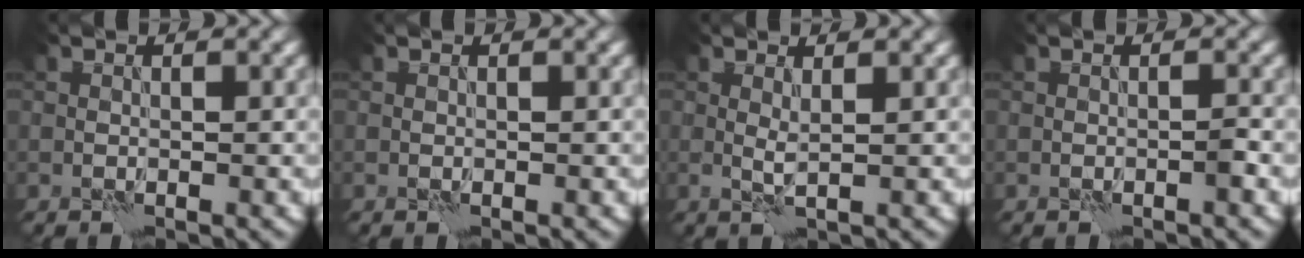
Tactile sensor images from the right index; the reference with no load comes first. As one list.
[{"total": 0.0}, {"total": 1.1, "force": [0.7, -0.2, 0.8], "torque": [-0.016, -0.002, 0.013]}, {"total": 0.6, "force": [-0.4, -0.2, 0.3], "torque": [-0.004, 0.004, -0.007]}]